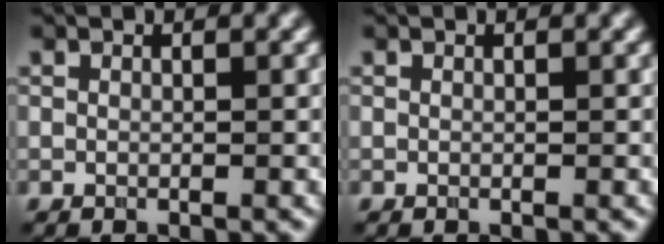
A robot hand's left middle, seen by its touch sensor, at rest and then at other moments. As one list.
[{"total": 0.0}]